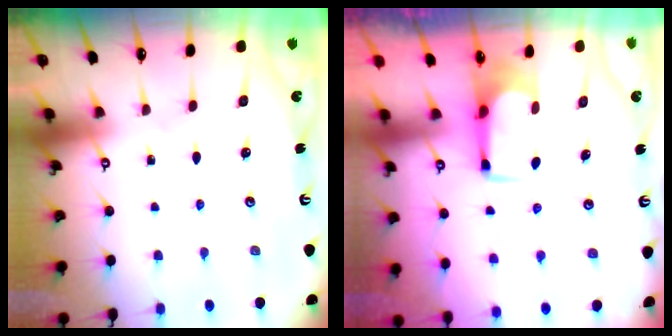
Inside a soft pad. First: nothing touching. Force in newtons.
{"total": 2.5, "press": 2.4, "slide": 0.4}